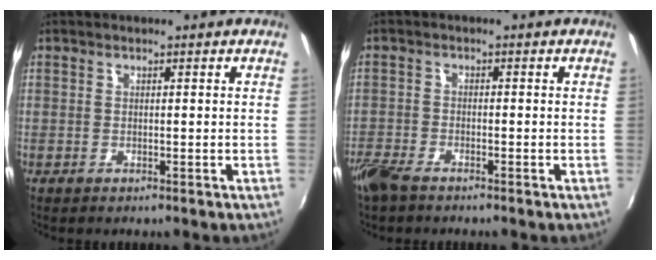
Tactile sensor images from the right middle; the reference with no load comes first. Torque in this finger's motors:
{"motor_torque": [1.09, -1.05, 0.38, 0.21]}